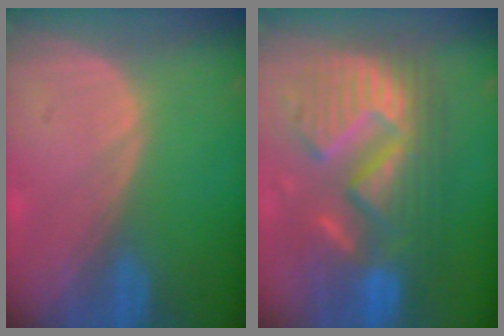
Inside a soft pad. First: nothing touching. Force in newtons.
{"total": 13.2, "press": 13.2, "slide": 1.2}